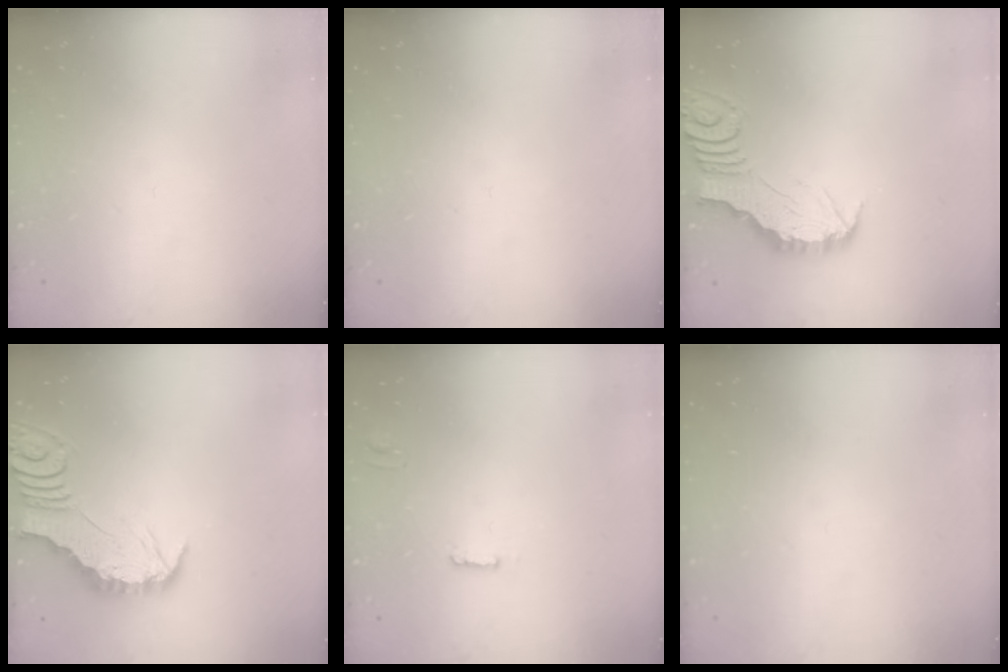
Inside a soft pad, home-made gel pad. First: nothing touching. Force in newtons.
{"total": 0.0}
{"total": 3.3, "press": 3.3, "slide": 0.3}
{"total": 2.9, "press": 2.8, "slide": 0.3}
{"total": 3.2, "press": 3.2, "slide": 0.5}
{"total": 0.0}